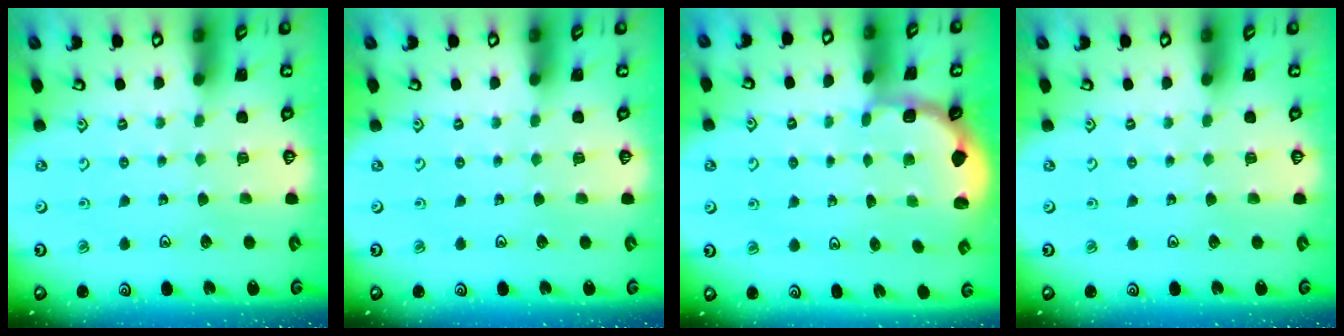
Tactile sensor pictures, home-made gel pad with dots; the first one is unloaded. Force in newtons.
{"total": 0.0}
{"total": 1.8, "press": 1.6, "slide": 0.8}
{"total": 0.0}